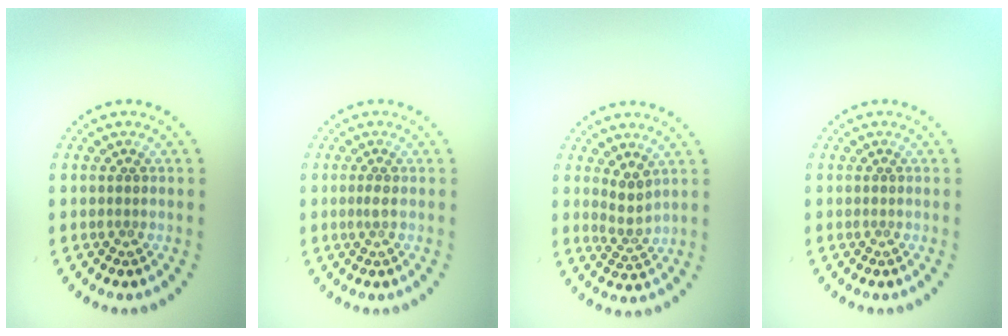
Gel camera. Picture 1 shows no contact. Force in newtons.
{"total": 0.7, "press": 0.6, "slide": 0.4}
{"total": 2.1, "press": 1.6, "slide": 1.4}
{"total": 0.0}